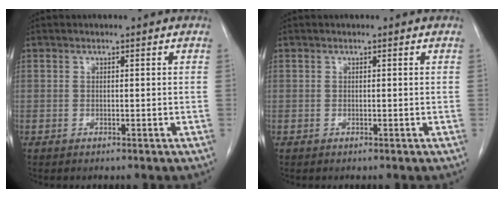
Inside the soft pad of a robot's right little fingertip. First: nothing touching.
{"total": 0.0}